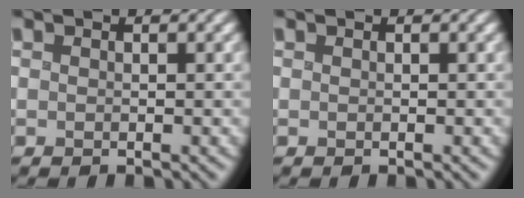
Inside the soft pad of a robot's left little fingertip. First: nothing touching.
{"total": 0.0}